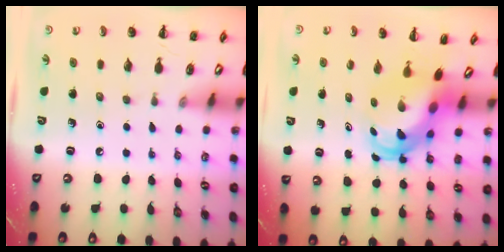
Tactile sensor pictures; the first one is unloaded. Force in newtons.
{"total": 5.2, "press": 4.9, "slide": 1.5}